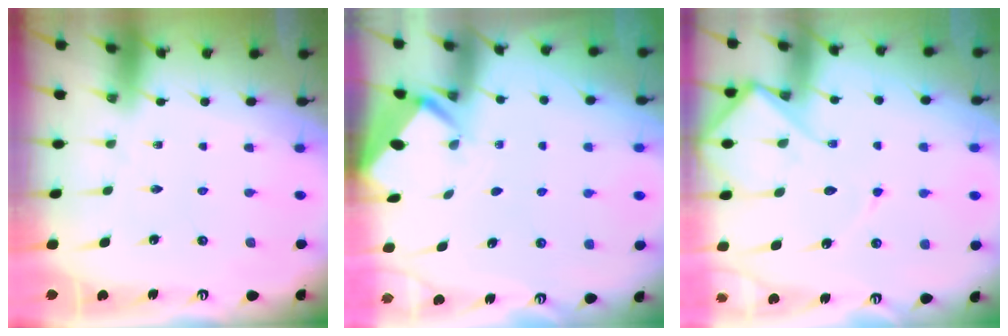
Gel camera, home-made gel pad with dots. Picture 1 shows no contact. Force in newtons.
{"total": 2.8, "press": 2.8, "slide": 0.2}
{"total": 11.8, "press": 11.8, "slide": 1.1}